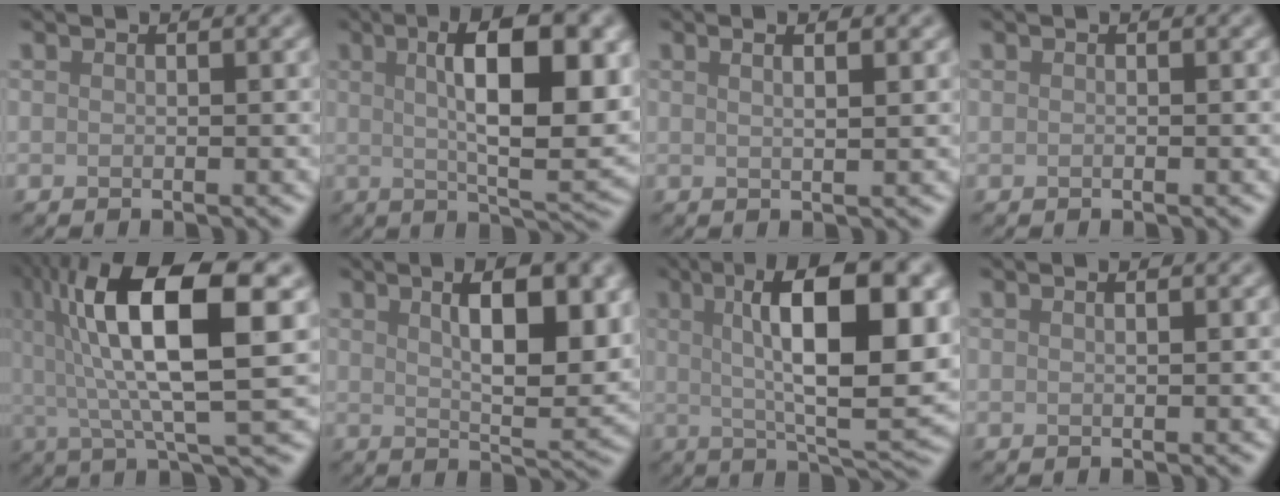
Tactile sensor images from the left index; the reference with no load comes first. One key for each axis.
{"total": 12.0, "fx": 2.5, "fy": 3.8, "fz": 11.1, "tx": -0.145, "ty": 0.003, "tz": 0.037}
{"total": 3.3, "fx": 1.6, "fy": 1.3, "fz": 2.5, "tx": -0.014, "ty": 0.010, "tz": -0.005}
{"total": 0.0}
{"total": 11.8, "fx": 3.1, "fy": 3.0, "fz": 11.0, "tx": -0.182, "ty": 0.010, "tz": 0.055}
{"total": 8.8, "fx": 2.7, "fy": 2.9, "fz": 7.8, "tx": -0.108, "ty": 0.003, "tz": 0.044}
{"total": 13.3, "fx": 2.9, "fy": 3.9, "fz": 12.4, "tx": -0.161, "ty": 0.010, "tz": 0.039}
{"total": 0.8, "fx": 0.5, "fy": 0.2, "fz": 0.6, "tx": -0.007, "ty": 0.001, "tz": 0.001}